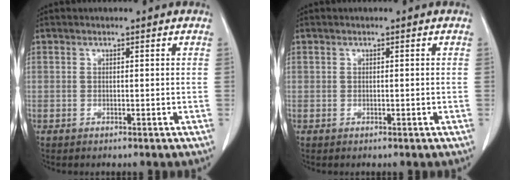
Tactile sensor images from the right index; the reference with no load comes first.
{"total": 0.0}